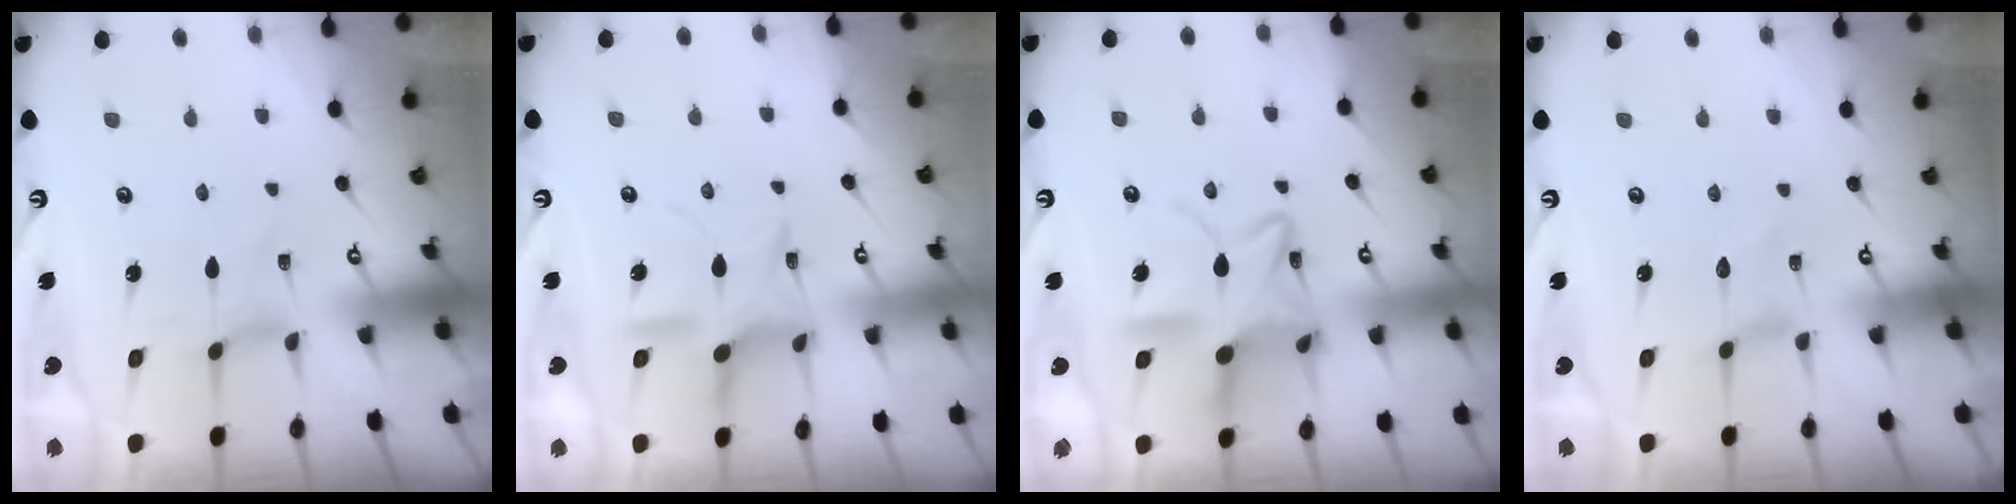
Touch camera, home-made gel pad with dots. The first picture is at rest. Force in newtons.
{"total": 12.4, "press": 12.4, "slide": 1.1}
{"total": 15.2, "press": 15.2, "slide": 1.2}
{"total": 0.0}